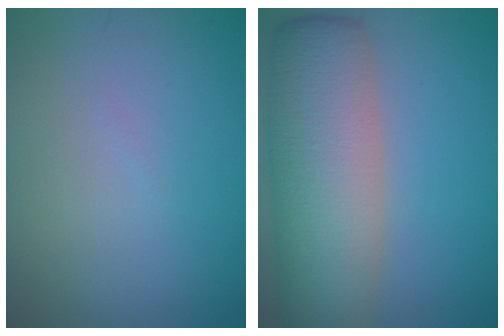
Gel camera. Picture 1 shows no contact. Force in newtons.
{"total": 10.6, "press": 10.5, "slide": 0.5}